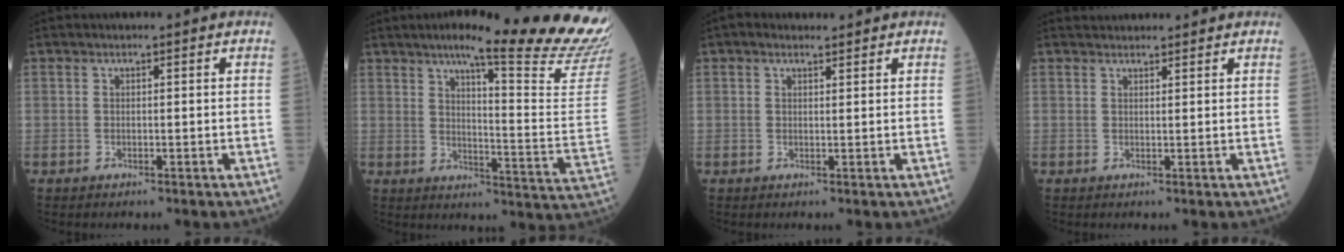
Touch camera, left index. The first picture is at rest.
{"total": 22.5, "force": [19.3, -1.2, 11.6], "torque": [-0.163, -0.094, 0.232]}
{"total": 2.0, "force": [1.5, 0.9, 0.9], "torque": [-0.025, 0.016, 0.023]}
{"total": 4.2, "force": [4.0, 0.9, 0.9], "torque": [-0.012, 0.033, 0.056]}